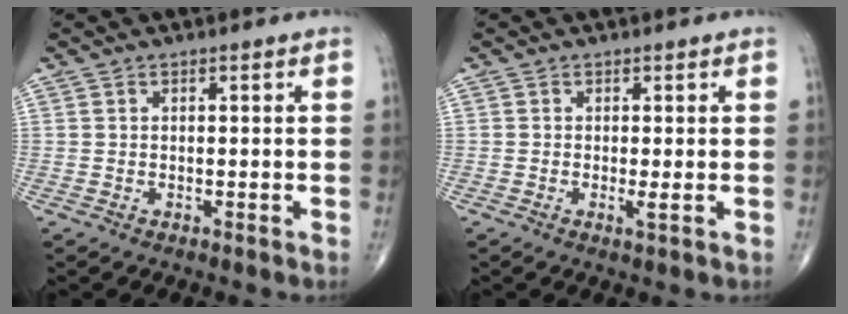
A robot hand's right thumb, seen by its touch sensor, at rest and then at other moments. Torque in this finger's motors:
{"motor_torque": [0.19, -0.14, 0.21, -0.29, 0.03]}